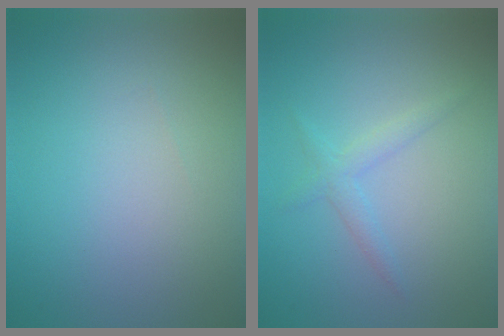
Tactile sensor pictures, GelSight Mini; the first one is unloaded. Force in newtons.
{"total": 1.6, "press": 1.6, "slide": 0.1}